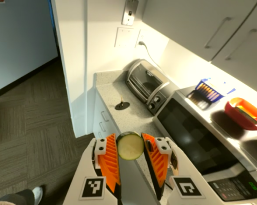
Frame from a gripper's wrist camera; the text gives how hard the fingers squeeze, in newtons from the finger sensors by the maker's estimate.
{"total": 9.4, "left": 8.9, "right": 10.0}